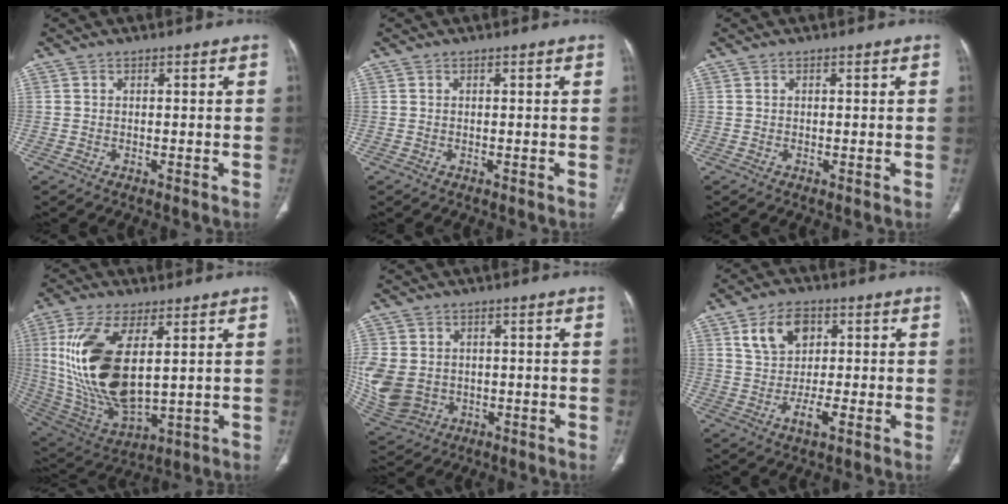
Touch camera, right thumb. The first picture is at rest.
{"total": 0.0}
{"total": 0.0}
{"total": 20.5, "force": [3.9, 9.6, 17.7], "torque": [-0.363, -0.026, 0.090]}
{"total": 17.1, "force": [-1.6, 14.3, 9.2], "torque": [-0.244, 0.005, -0.004]}
{"total": 9.1, "force": [1.9, 5.9, 6.6], "torque": [-0.104, -0.003, 0.034]}